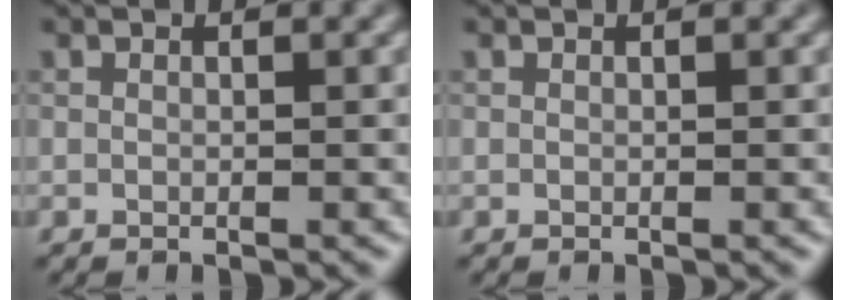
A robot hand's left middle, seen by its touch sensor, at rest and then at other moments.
{"total": 0.0}